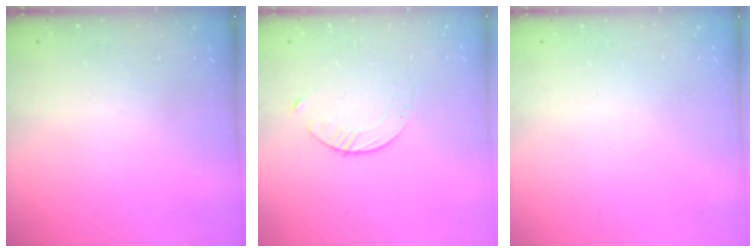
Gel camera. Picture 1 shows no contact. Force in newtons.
{"total": 3.9, "press": 3.9, "slide": 0.4}
{"total": 0.0}